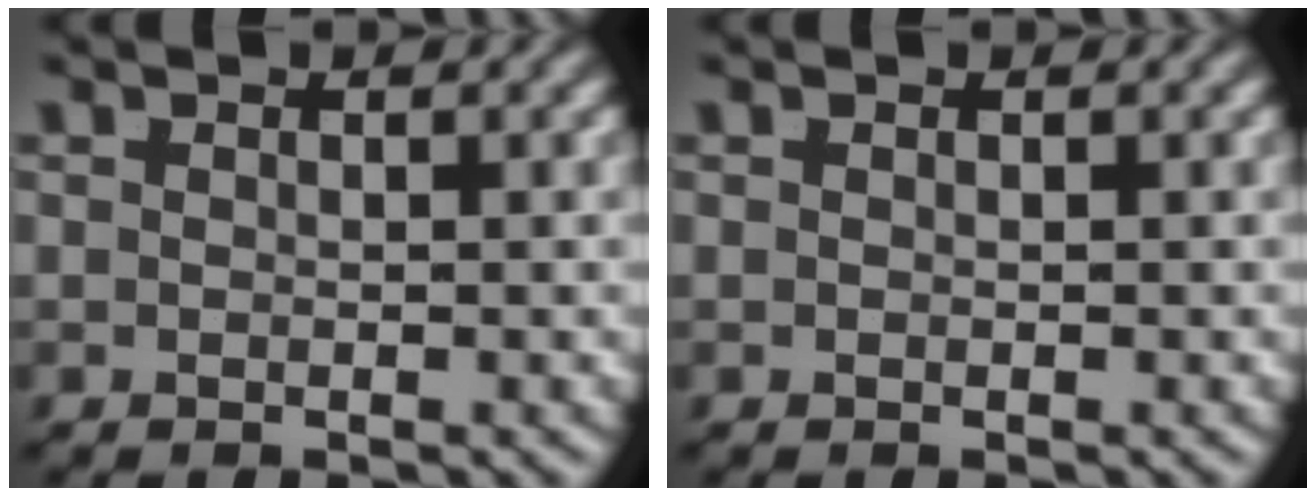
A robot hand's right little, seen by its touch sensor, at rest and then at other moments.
{"total": 0.0}